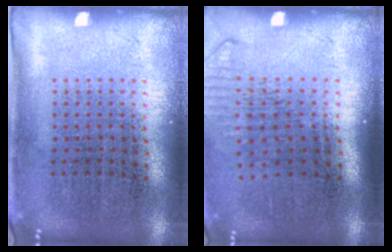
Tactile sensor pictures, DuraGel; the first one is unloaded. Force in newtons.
{"total": 1.3, "press": 1.0, "slide": 0.7}